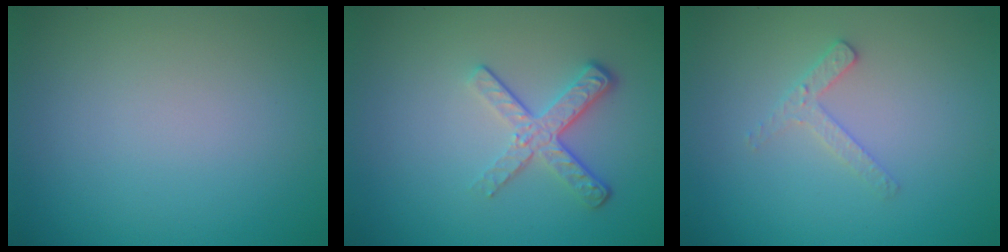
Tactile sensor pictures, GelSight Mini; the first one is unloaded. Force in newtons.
{"total": 3.5, "press": 2.6, "slide": 2.4}
{"total": 1.7, "press": 1.7, "slide": 0.3}